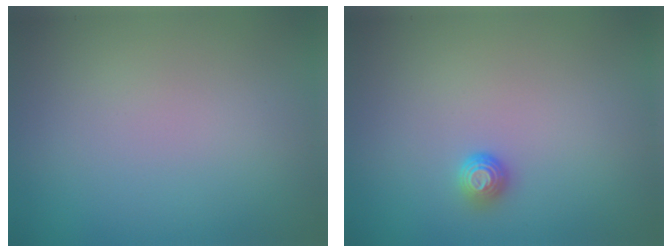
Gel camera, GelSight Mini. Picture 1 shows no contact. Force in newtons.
{"total": 1.3, "press": 1.1, "slide": 0.7}